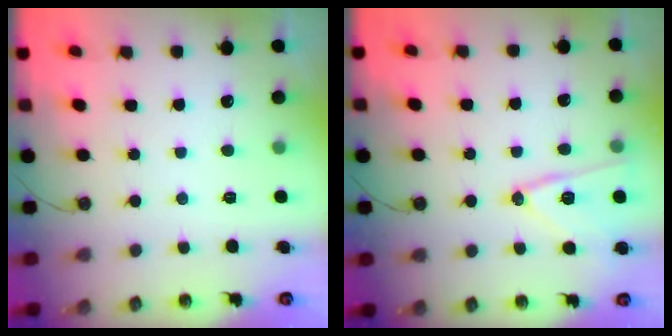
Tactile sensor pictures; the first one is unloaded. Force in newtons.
{"total": 13.2, "press": 13.1, "slide": 1.4}